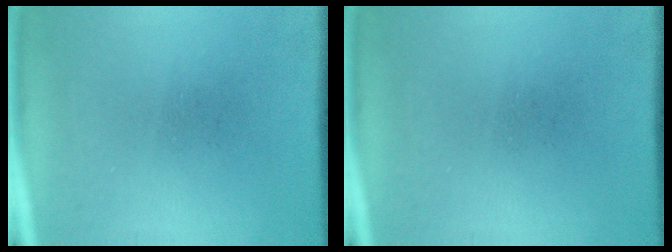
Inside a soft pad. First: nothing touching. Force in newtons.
{"total": 0.0}